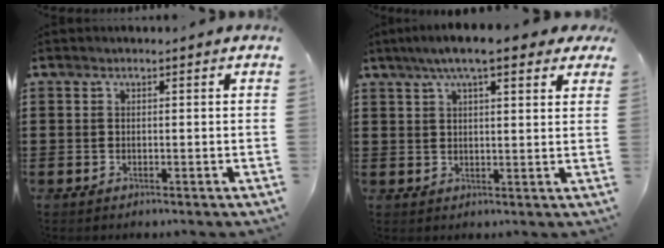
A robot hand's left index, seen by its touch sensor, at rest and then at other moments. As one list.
[{"total": 6.8, "force": [4.8, 1.2, 4.6], "torque": [-0.093, 0.003, 0.083]}]